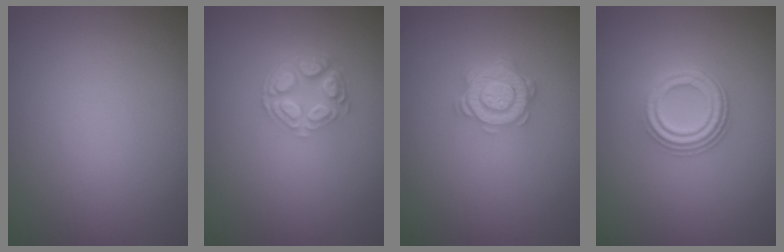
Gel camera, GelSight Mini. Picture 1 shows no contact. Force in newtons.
{"total": 4.1, "press": 3.1, "slide": 2.7}
{"total": 4.5, "press": 3.3, "slide": 3.0}
{"total": 3.9, "press": 3.1, "slide": 2.4}